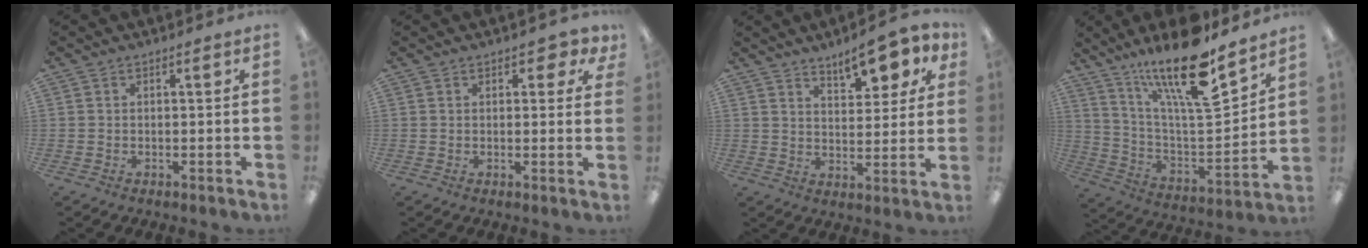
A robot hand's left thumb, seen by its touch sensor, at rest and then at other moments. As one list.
[{"total": 3.4, "force": [1.9, 1.8, 2.1], "torque": [-0.020, -0.003, 0.029]}, {"total": 9.8, "force": [7.3, 3.7, 5.3], "torque": [-0.059, -0.042, 0.123]}, {"total": 22.6, "force": [15.9, 6.3, 14.8], "torque": [-0.256, -0.102, 0.266]}]